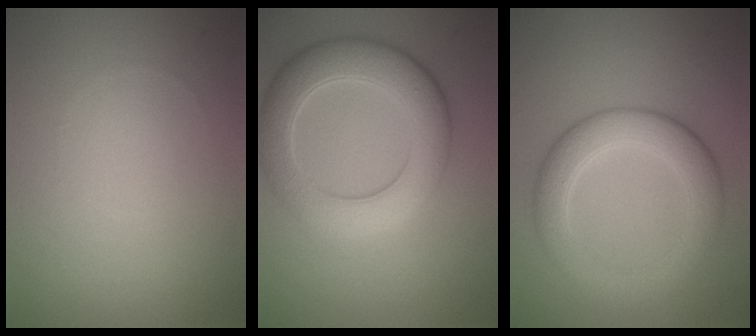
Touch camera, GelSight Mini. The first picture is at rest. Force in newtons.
{"total": 6.7, "press": 6.7, "slide": 0.3}
{"total": 5.2, "press": 5.2, "slide": 0.2}